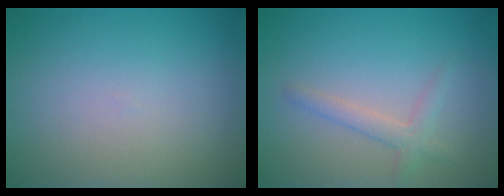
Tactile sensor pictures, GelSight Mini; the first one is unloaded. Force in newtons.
{"total": 1.9, "press": 1.9, "slide": 0.1}